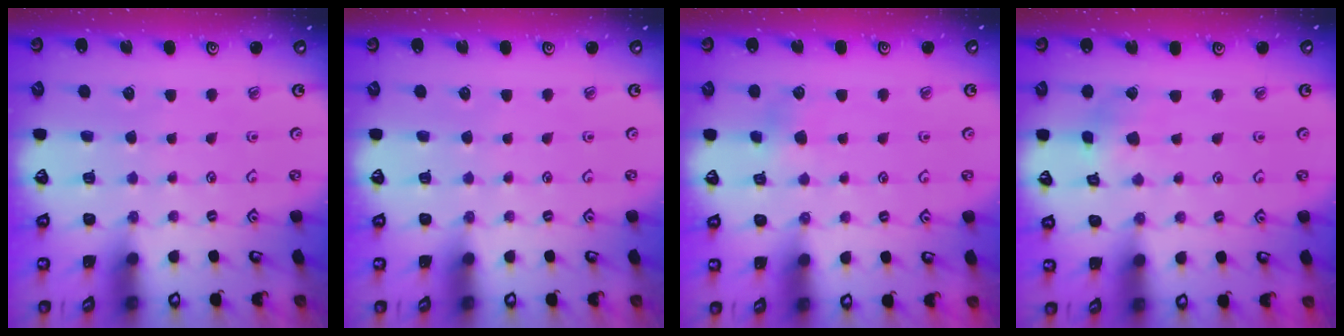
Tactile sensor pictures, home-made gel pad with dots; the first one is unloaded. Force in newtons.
{"total": 0.0}
{"total": 3.9, "press": 3.9, "slide": 0.3}
{"total": 2.8, "press": 2.8, "slide": 0.3}